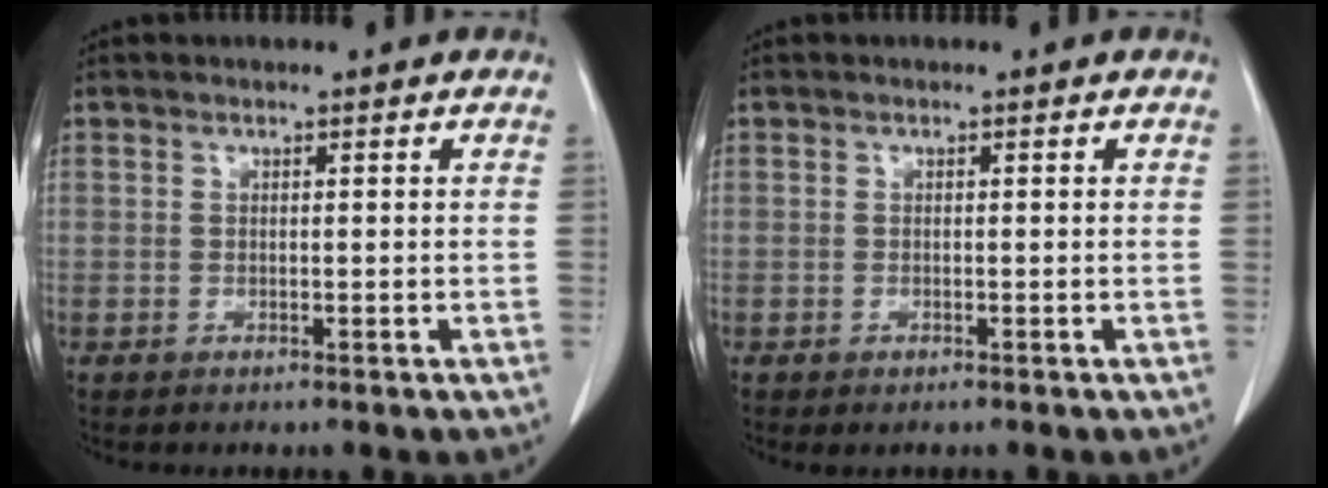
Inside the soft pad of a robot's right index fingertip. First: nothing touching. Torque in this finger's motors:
{"motor_torque": [0.29, -0.17, 0.07, 0.02]}